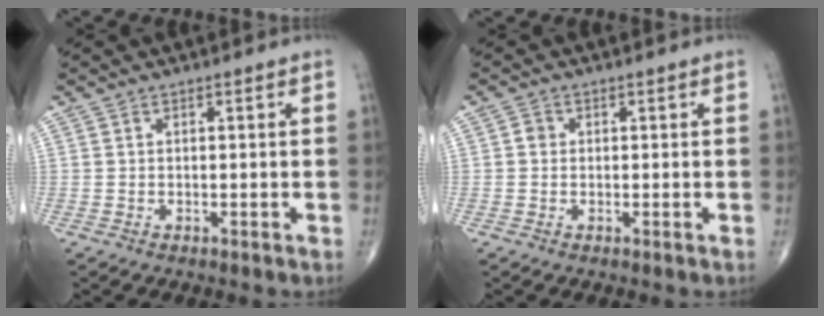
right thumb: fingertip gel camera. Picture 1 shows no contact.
{"total": 1.4, "force": [0.0, 1.2, 0.5], "torque": [-0.003, 0.003, -0.002]}